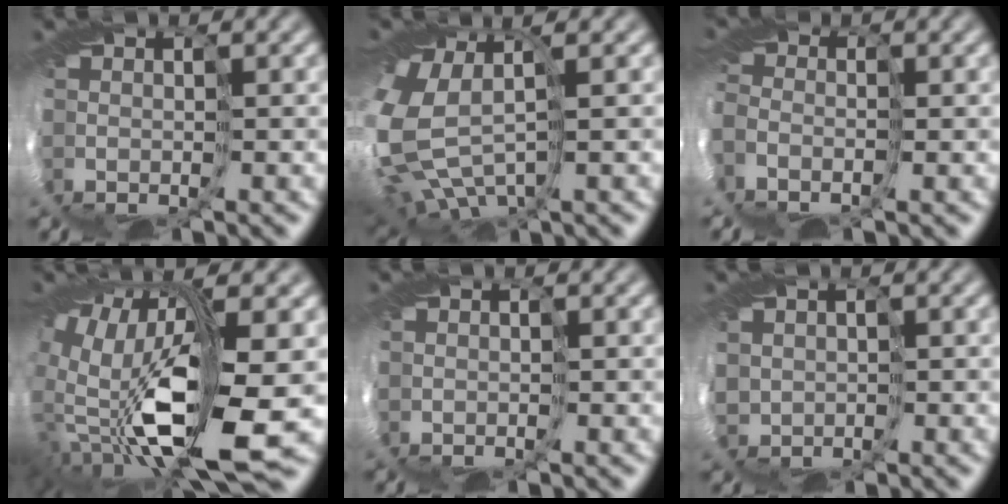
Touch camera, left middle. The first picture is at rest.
{"total": 9.8, "force": [-1.0, 6.7, 7.1], "torque": [-0.196, -0.040, 0.029]}
{"total": 4.0, "force": [-1.9, 2.8, 2.1], "torque": [-0.064, 0.002, -0.029]}
{"total": 13.2, "force": [-1.2, 6.0, 11.7], "torque": [-0.253, -0.021, -0.004]}
{"total": 0.0}
{"total": 2.4, "force": [0.6, 2.3, -0.2], "torque": [-0.007, -0.003, 0.031]}